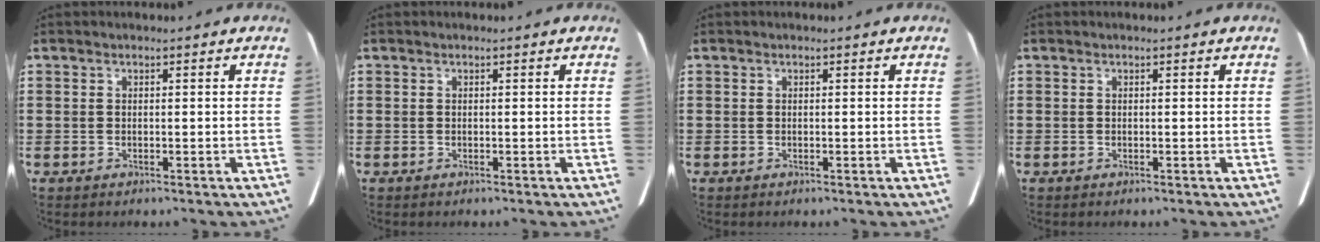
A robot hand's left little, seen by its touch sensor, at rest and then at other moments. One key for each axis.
{"total": 0.0}
{"total": 0.0}
{"total": 0.0}